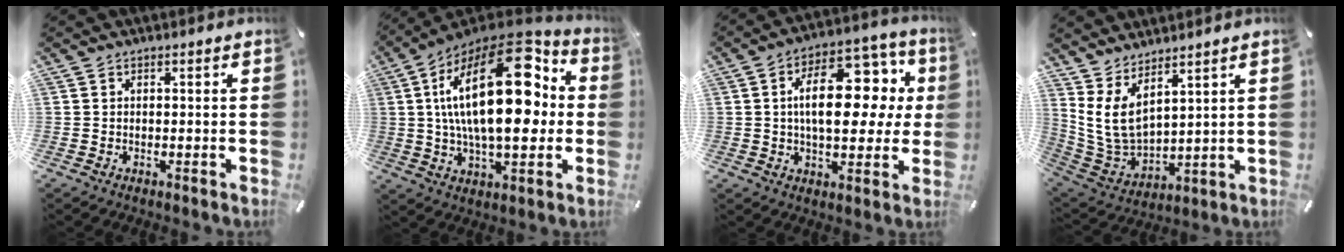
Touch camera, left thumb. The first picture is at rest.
{"total": 28.7, "force": [5.3, 14.1, 24.4], "torque": [-0.416, -0.024, 0.079]}
{"total": 18.8, "force": [3.7, 10.3, 15.2], "torque": [-0.229, -0.011, 0.062]}
{"total": 8.9, "force": [4.9, 5.2, 5.3], "torque": [-0.146, -0.035, 0.096]}